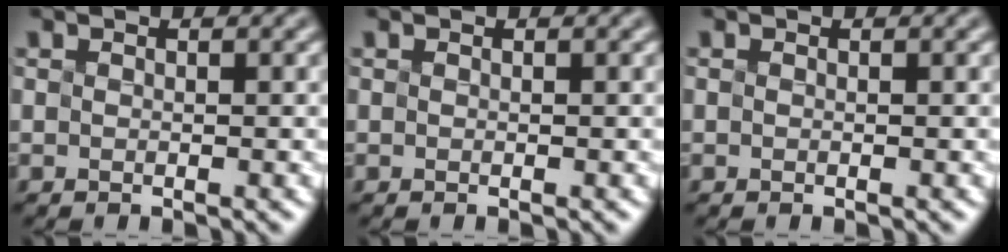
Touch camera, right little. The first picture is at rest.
{"total": 0.0}
{"total": 0.0}